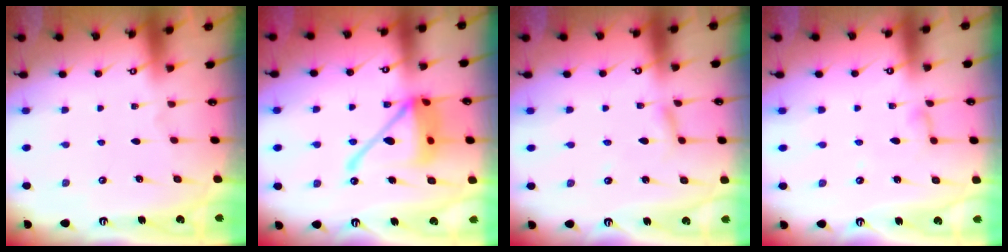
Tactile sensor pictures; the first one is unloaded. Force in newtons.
{"total": 17.4, "press": 17.2, "slide": 2.3}
{"total": 2.2, "press": 2.2, "slide": 0.2}
{"total": 3.4, "press": 3.3, "slide": 0.3}